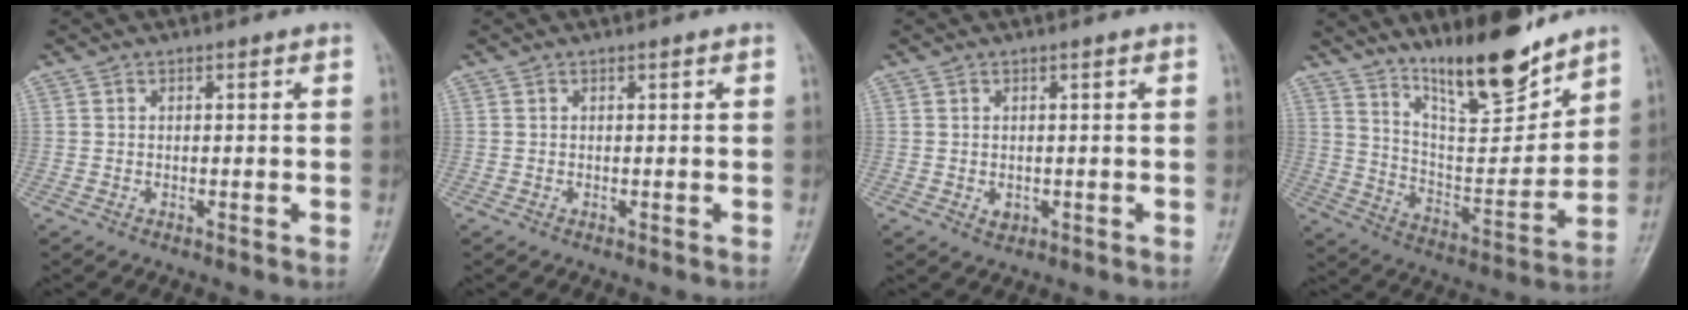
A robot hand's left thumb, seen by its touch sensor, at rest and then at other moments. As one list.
[{"total": 0.0}, {"total": 1.3, "force": [-0.1, 1.0, 0.8], "torque": [-0.005, 0.000, 0.003]}, {"total": 16.4, "force": [12.8, 4.1, 9.5], "torque": [-0.116, -0.092, 0.222]}]